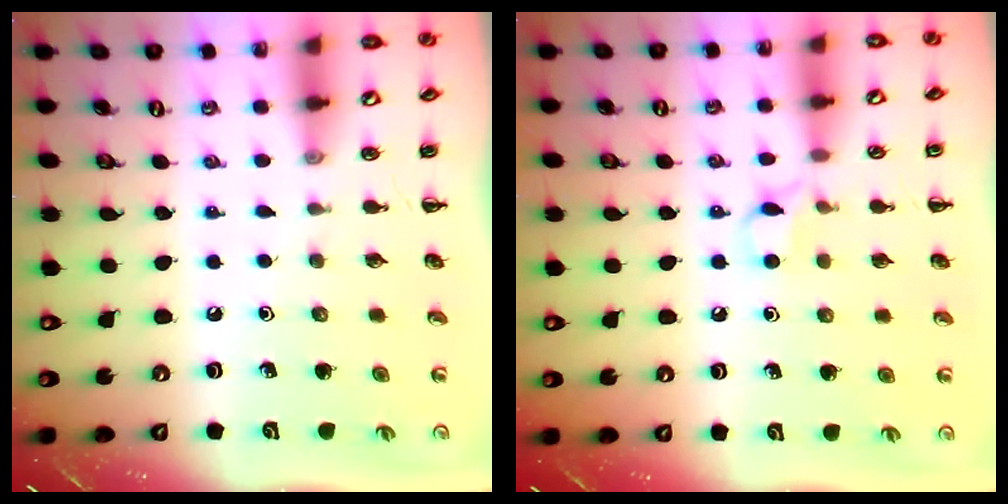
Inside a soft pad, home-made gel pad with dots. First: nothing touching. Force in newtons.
{"total": 4.8, "press": 4.7, "slide": 1.0}